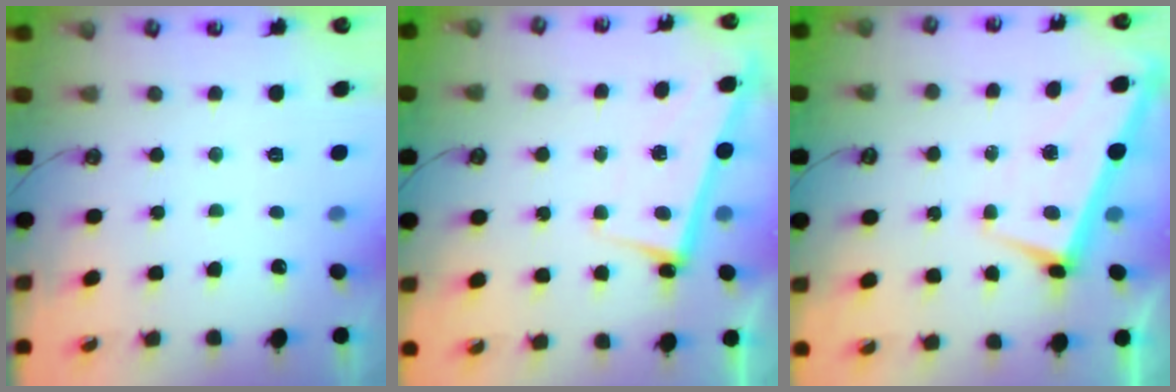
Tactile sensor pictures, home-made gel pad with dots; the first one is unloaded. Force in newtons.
{"total": 2.8, "press": 2.8, "slide": 0.5}
{"total": 1.0, "press": 0.7, "slide": 0.8}